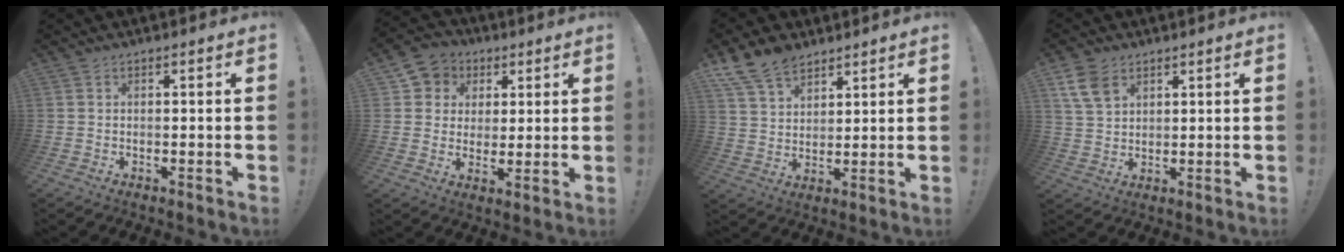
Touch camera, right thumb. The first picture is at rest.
{"total": 7.7, "force": [2.0, 7.3, 1.4], "torque": [-0.016, -0.009, 0.046]}
{"total": 11.3, "force": [8.3, 6.5, 4.0], "torque": [-0.078, -0.045, 0.165]}
{"total": 8.8, "force": [4.8, 6.1, 4.1], "torque": [-0.077, -0.018, 0.096]}